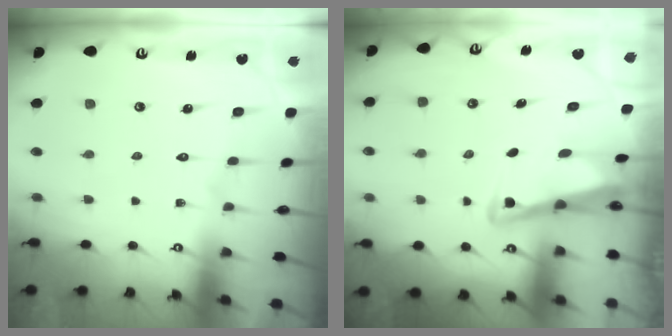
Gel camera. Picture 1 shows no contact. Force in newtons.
{"total": 3.6, "press": 3.5, "slide": 0.8}